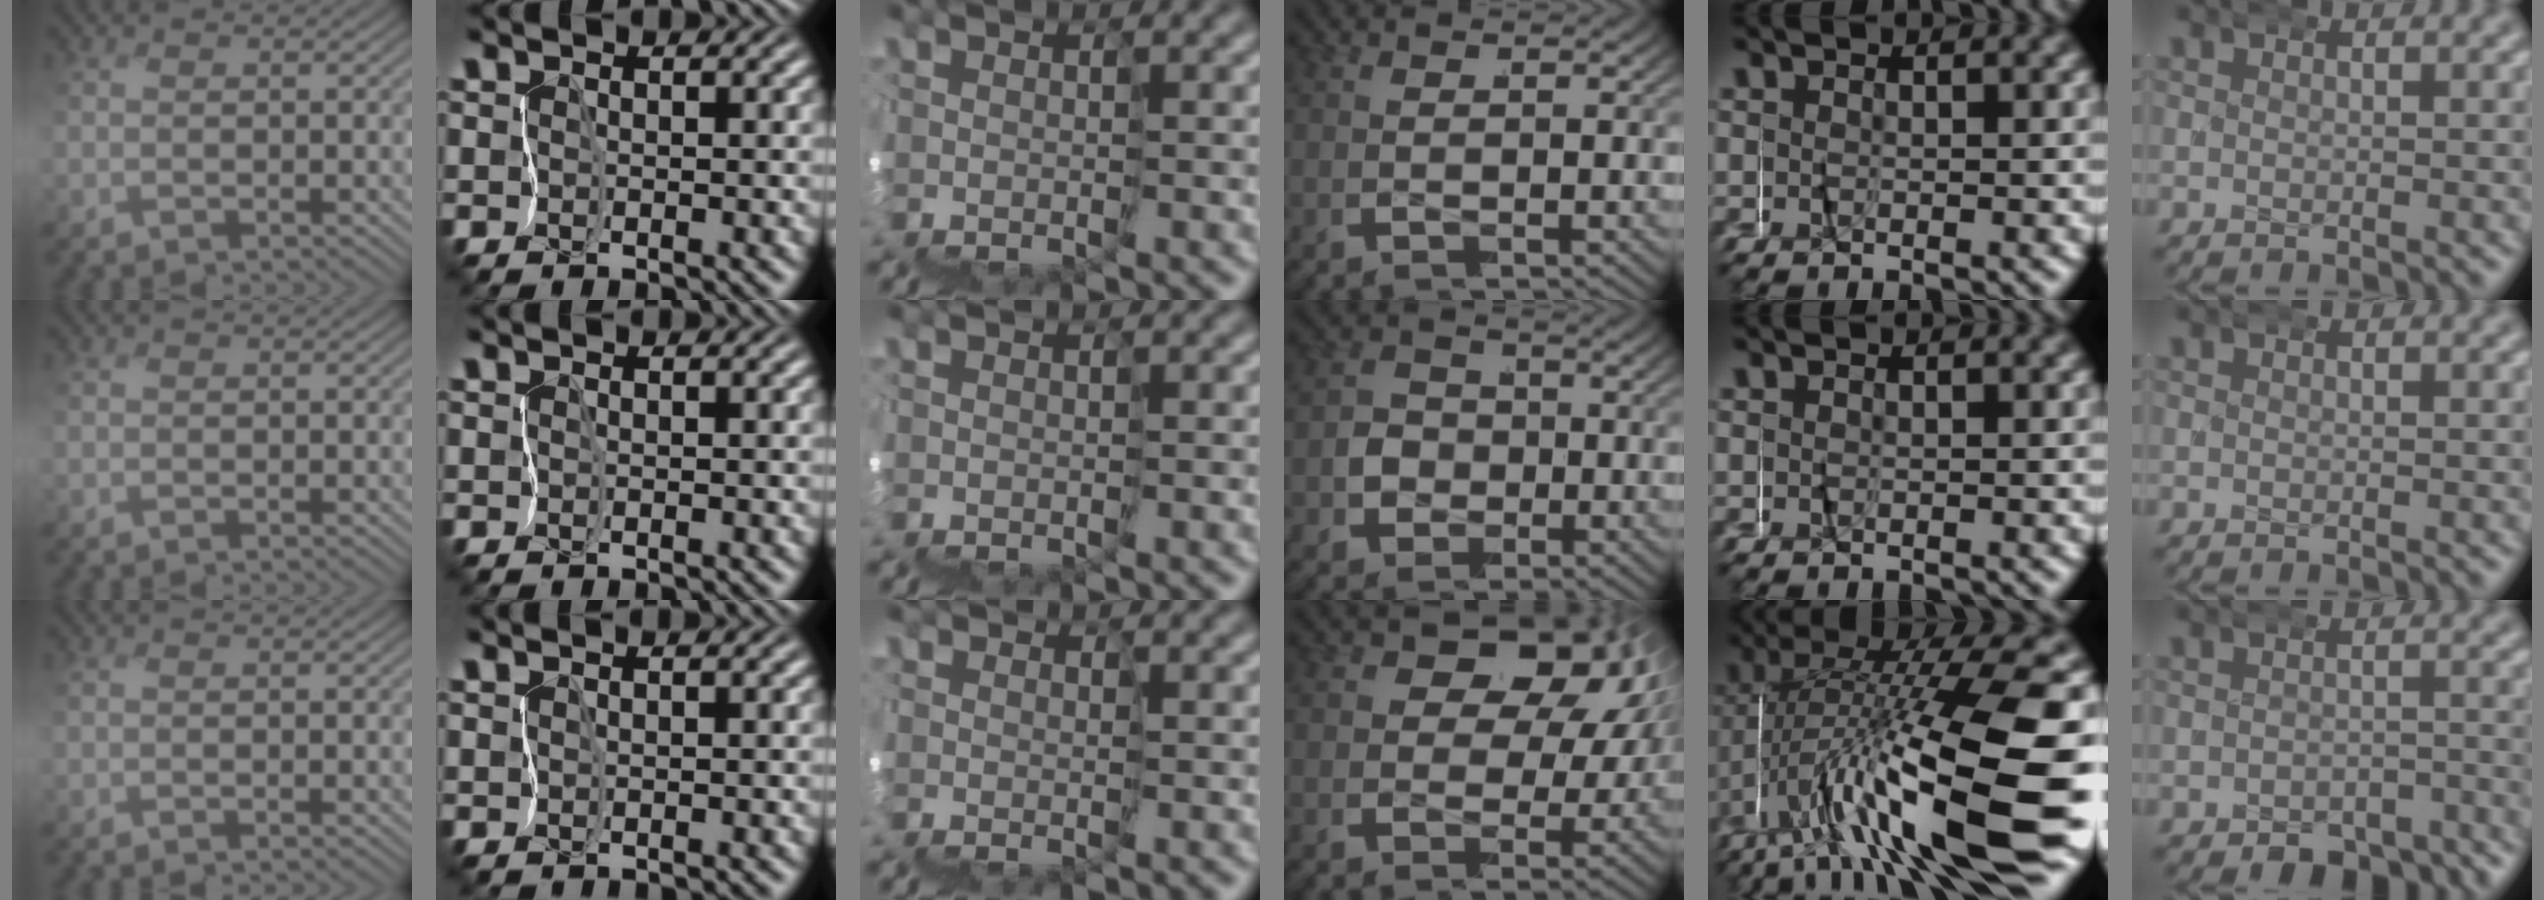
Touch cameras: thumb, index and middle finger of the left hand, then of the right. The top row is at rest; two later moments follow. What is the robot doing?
{"motion": "wrap", "object": "masking tape"}